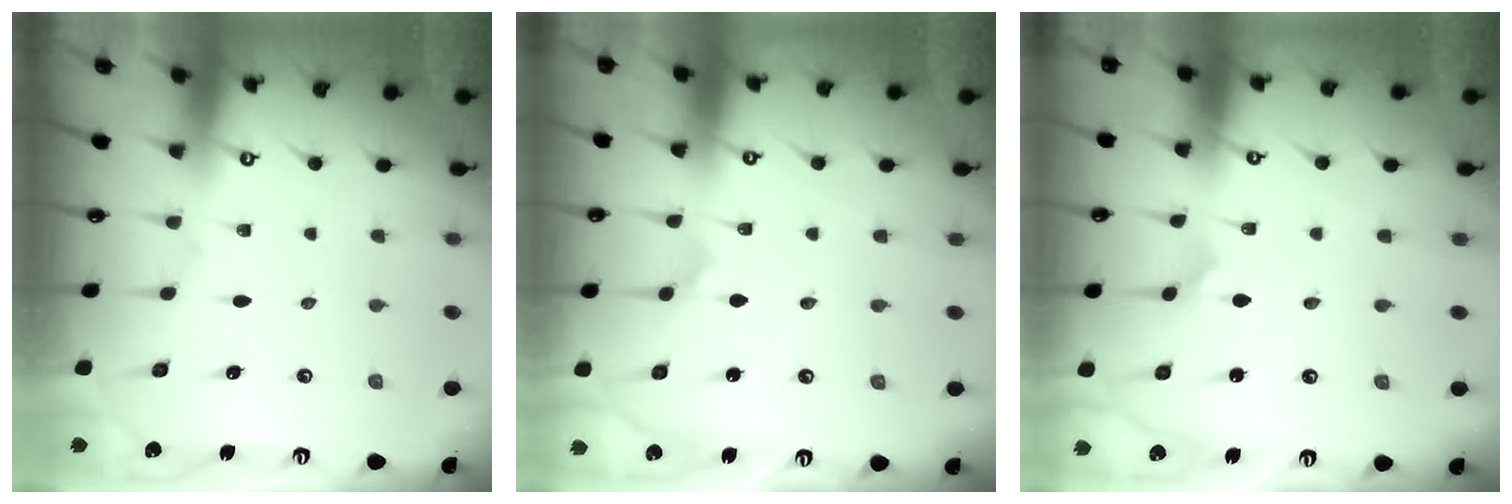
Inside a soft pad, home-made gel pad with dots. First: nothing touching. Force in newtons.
{"total": 1.1, "press": 1.0, "slide": 0.2}
{"total": 1.6, "press": 1.6, "slide": 0.1}